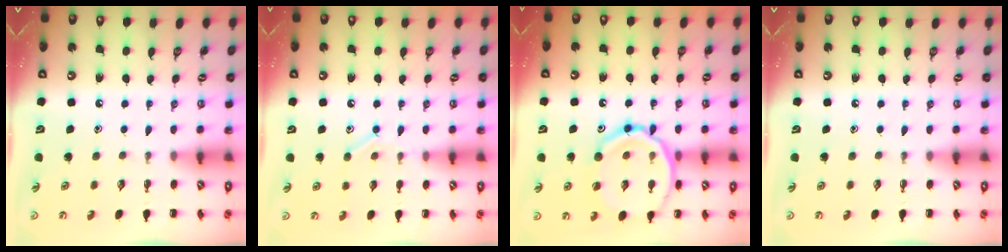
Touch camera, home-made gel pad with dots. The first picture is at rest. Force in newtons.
{"total": 8.4, "press": 8.3, "slide": 1.6}
{"total": 17.8, "press": 17.7, "slide": 1.9}
{"total": 0.0}